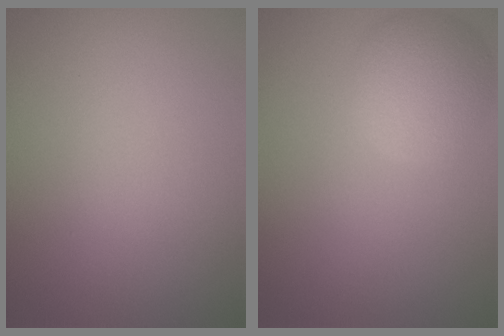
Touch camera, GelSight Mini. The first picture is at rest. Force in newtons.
{"total": 4.1, "press": 4.1, "slide": 0.4}